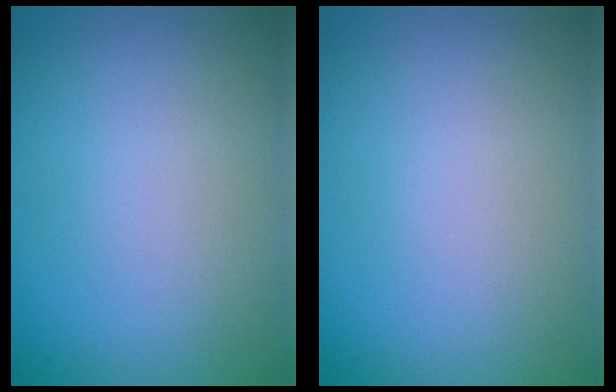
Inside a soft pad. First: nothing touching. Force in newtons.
{"total": 0.0}